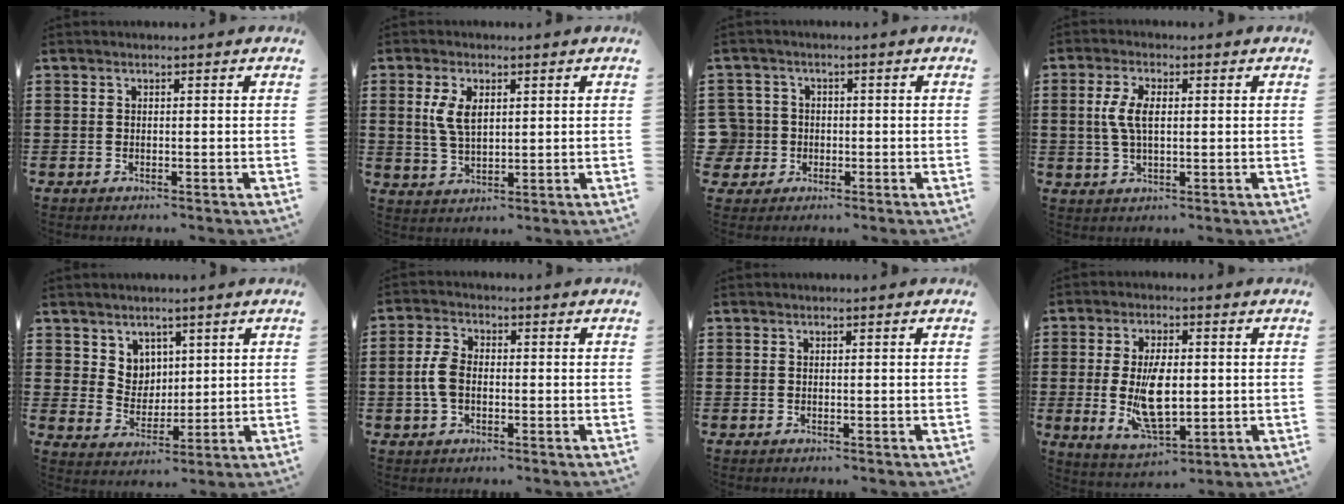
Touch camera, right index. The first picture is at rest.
{"total": 4.9, "force": [1.5, 2.1, 4.2], "torque": [-0.091, 0.006, 0.025]}
{"total": 3.8, "force": [-0.5, 3.7, 0.6], "torque": [-0.046, 0.005, -0.018]}
{"total": 4.9, "force": [0.6, 1.7, 4.5], "torque": [-0.101, 0.004, 0.006]}
{"total": 4.8, "force": [3.3, 3.4, 0.4], "torque": [-0.018, -0.001, 0.062]}
{"total": 4.1, "force": [-0.5, 2.2, 3.4], "torque": [-0.088, -0.004, -0.016]}
{"total": 0.0}
{"total": 9.3, "force": [-0.4, 4.3, 8.3], "torque": [-0.167, -0.006, -0.008]}